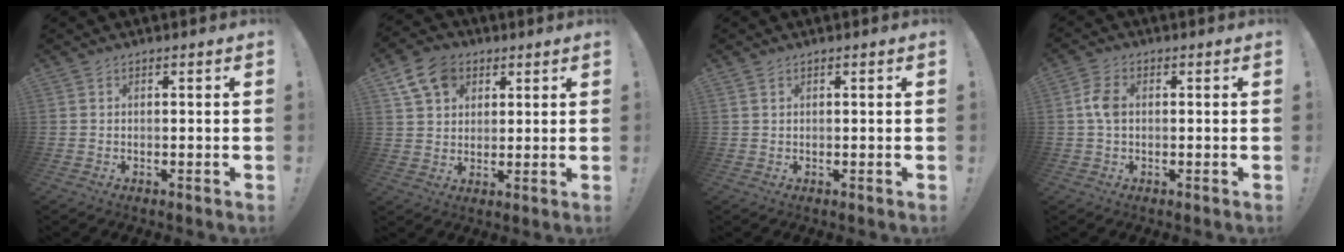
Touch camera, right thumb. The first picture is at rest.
{"total": 11.0, "force": [5.3, 8.4, 4.8], "torque": [-0.074, -0.017, 0.104]}
{"total": 0.8, "force": [0.5, 0.6, 0.3], "torque": [-0.010, 0.004, 0.010]}
{"total": 5.4, "force": [0.4, 3.6, 4.1], "torque": [-0.071, 0.009, 0.008]}